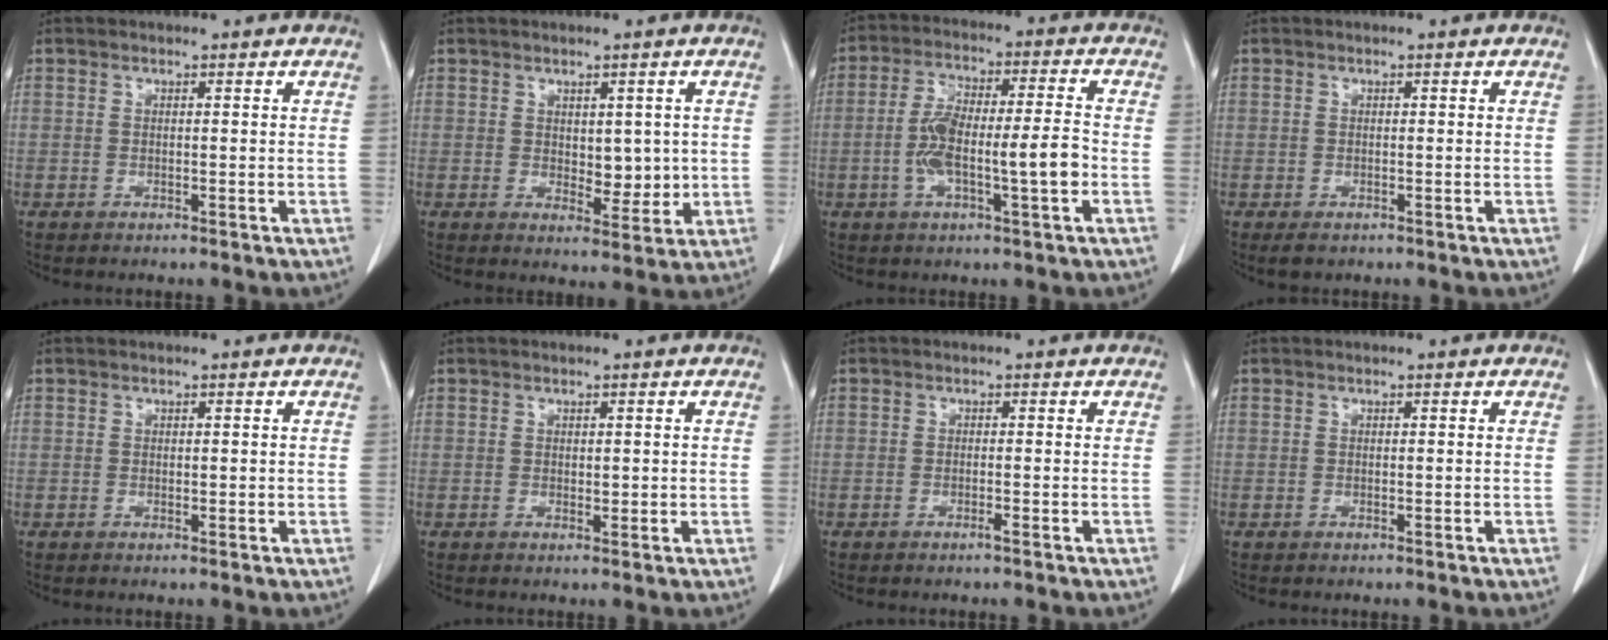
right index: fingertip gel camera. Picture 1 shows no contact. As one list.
[{"total": 4.7, "force": [0.5, 2.6, 3.9], "torque": [-0.048, -0.007, 0.016]}, {"total": 10.5, "force": [-2.2, 1.7, 10.1], "torque": [-0.188, 0.016, -0.039]}, {"total": 1.5, "force": [-0.8, 1.1, 0.7], "torque": [-0.013, -0.001, -0.007]}, {"total": 0.6, "force": [0.1, 0.4, 0.5], "torque": [-0.008, -0.002, 0.004]}, {"total": 1.2, "force": [0.2, 0.7, 0.9], "torque": [-0.012, -0.004, 0.006]}, {"total": 0.7, "force": [-0.4, -0.1, 0.5], "torque": [-0.012, -0.001, -0.006]}, {"total": 0.0}]